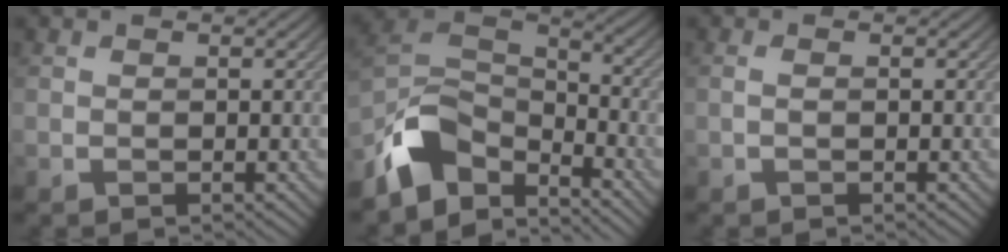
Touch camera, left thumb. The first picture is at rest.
{"total": 10.2, "force": [-7.2, 5.0, 5.2], "torque": [-0.109, -0.004, -0.152]}
{"total": 0.5, "force": [-0.2, 0.0, 0.5], "torque": [-0.015, 0.003, -0.007]}